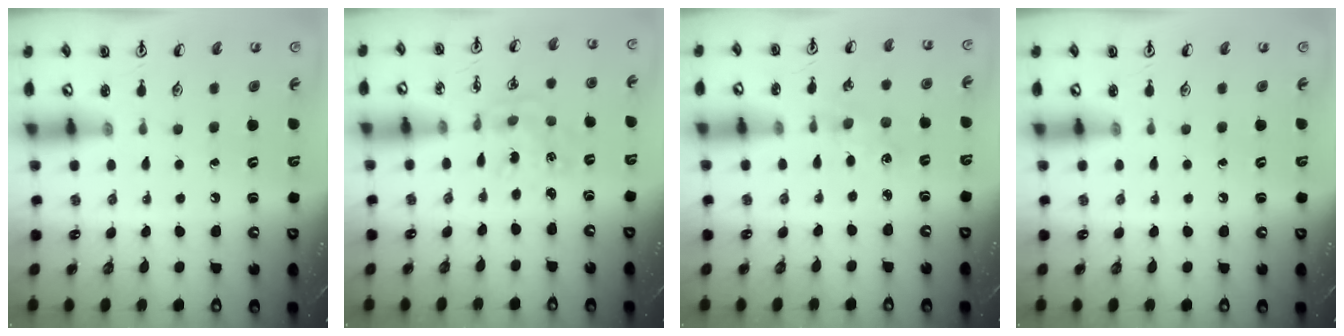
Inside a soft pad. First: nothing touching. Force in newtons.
{"total": 1.5, "press": 1.4, "slide": 0.4}
{"total": 2.4, "press": 2.4, "slide": 0.3}
{"total": 0.0}